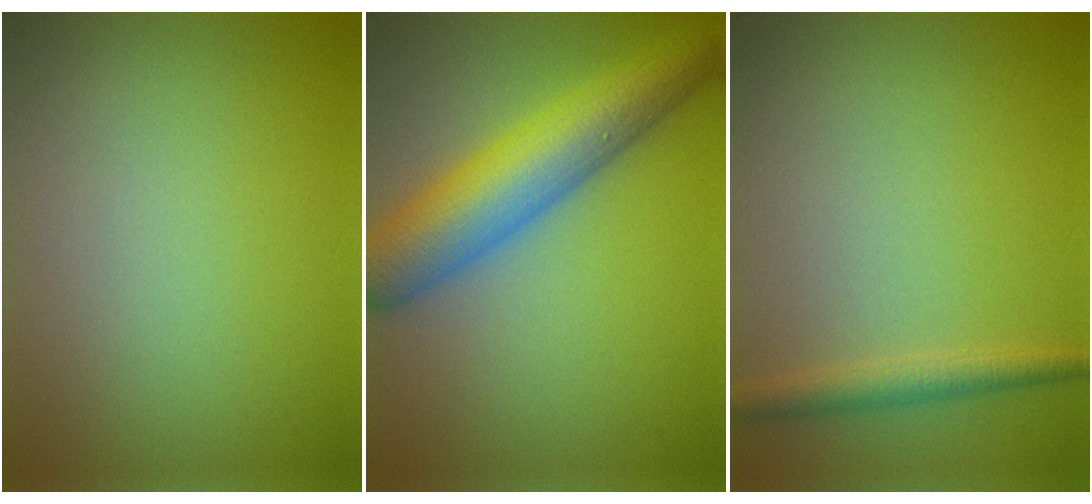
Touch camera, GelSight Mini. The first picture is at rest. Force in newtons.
{"total": 8.6, "press": 8.6, "slide": 0.2}
{"total": 2.2, "press": 2.2, "slide": 0.1}